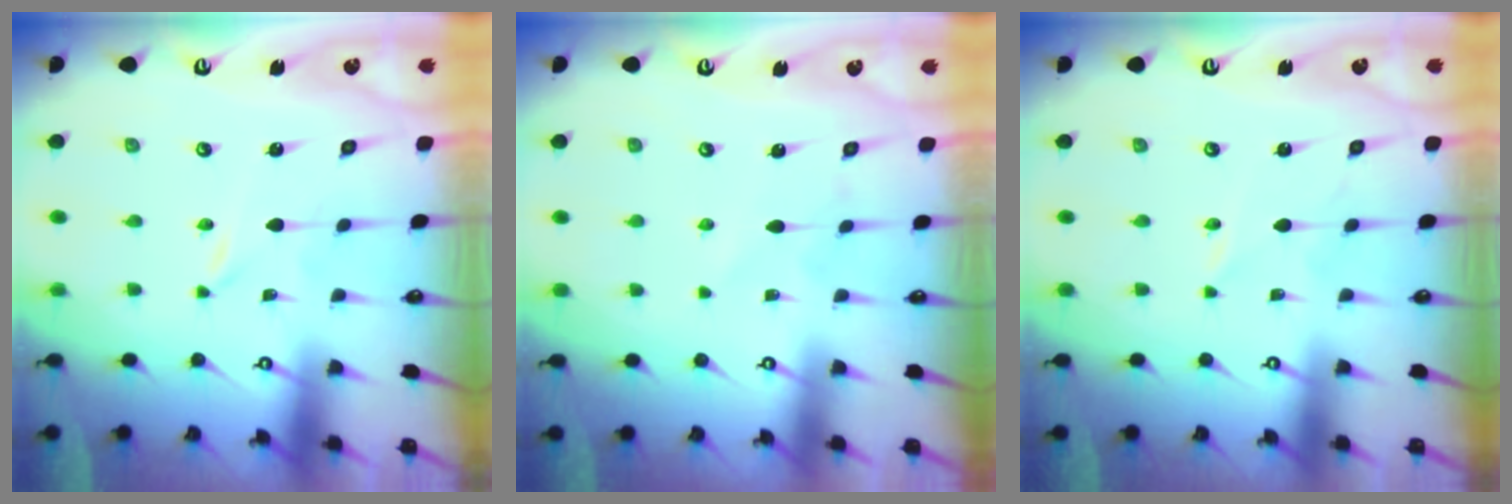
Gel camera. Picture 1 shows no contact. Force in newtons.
{"total": 5.2, "press": 5.1, "slide": 0.5}
{"total": 2.8, "press": 2.8, "slide": 0.3}